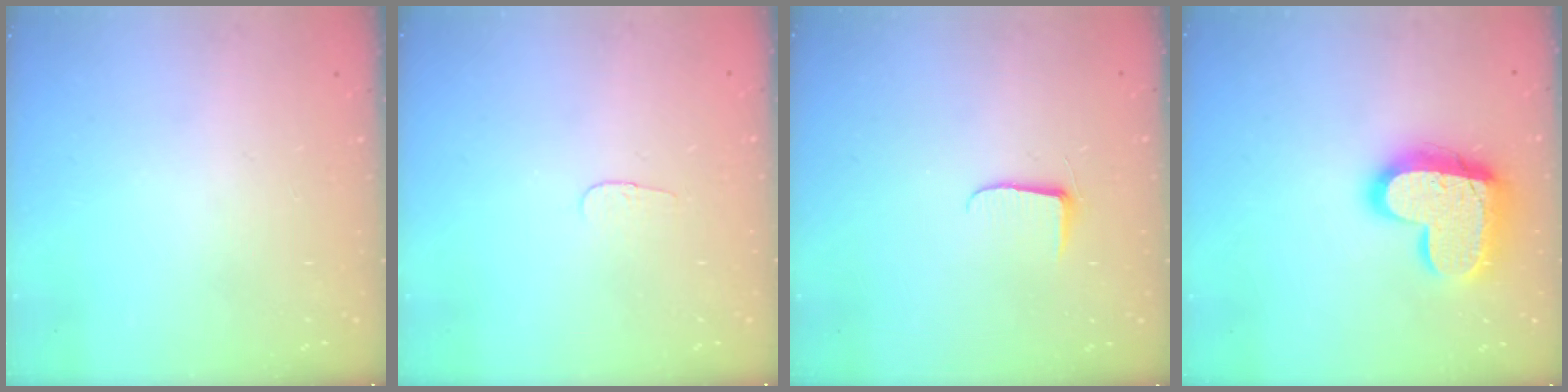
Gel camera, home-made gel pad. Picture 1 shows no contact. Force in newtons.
{"total": 2.8, "press": 2.8, "slide": 0.3}
{"total": 5.1, "press": 5.1, "slide": 0.5}
{"total": 18.4, "press": 18.3, "slide": 1.7}